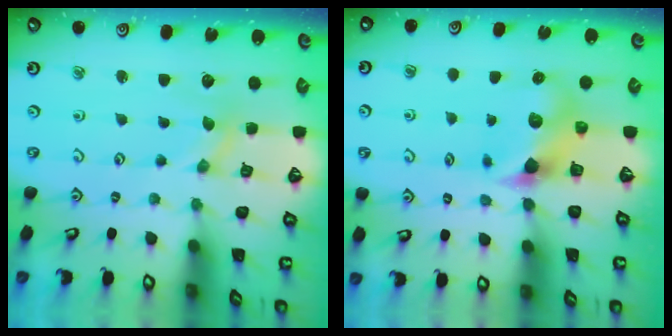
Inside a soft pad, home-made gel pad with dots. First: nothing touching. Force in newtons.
{"total": 6.9, "press": 6.9, "slide": 0.9}